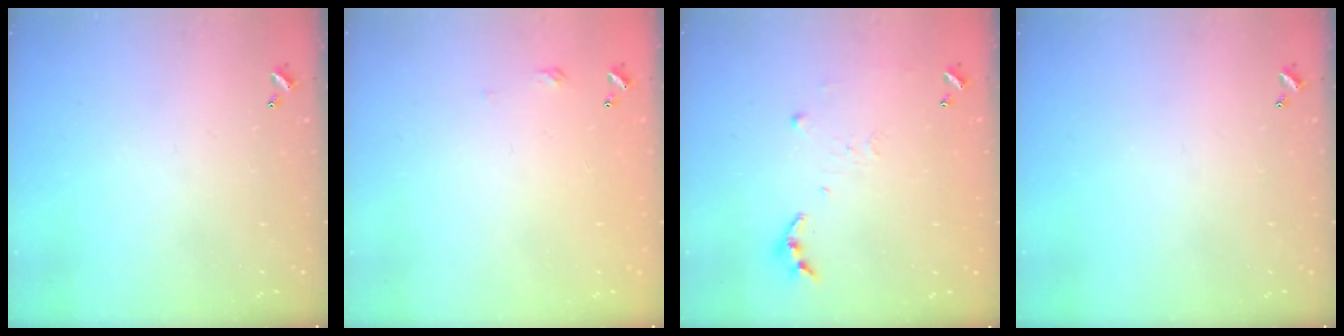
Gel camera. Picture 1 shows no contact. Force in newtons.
{"total": 2.7, "press": 2.6, "slide": 0.4}
{"total": 5.8, "press": 5.8, "slide": 0.6}
{"total": 0.0}